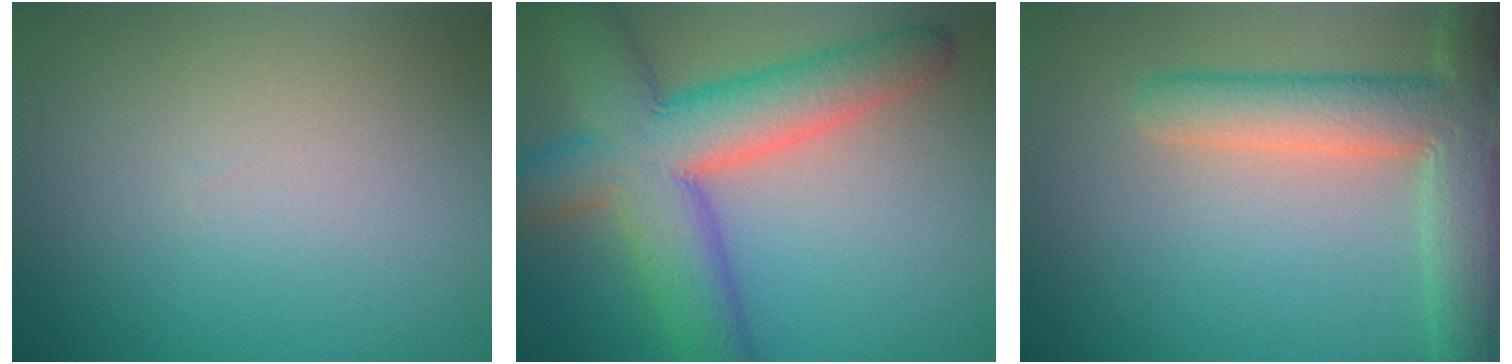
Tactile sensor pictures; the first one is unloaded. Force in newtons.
{"total": 9.7, "press": 9.6, "slide": 0.4}
{"total": 7.1, "press": 7.0, "slide": 0.7}